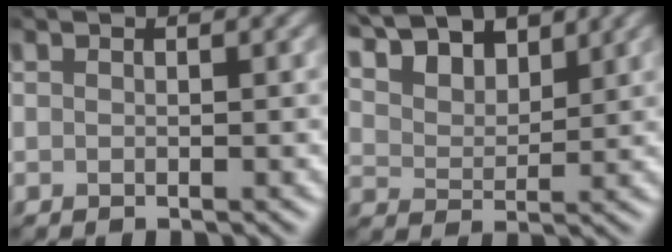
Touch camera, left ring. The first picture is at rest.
{"total": 6.8, "force": [5.2, 3.2, 2.9], "torque": [-0.083, 0.016, 0.086]}